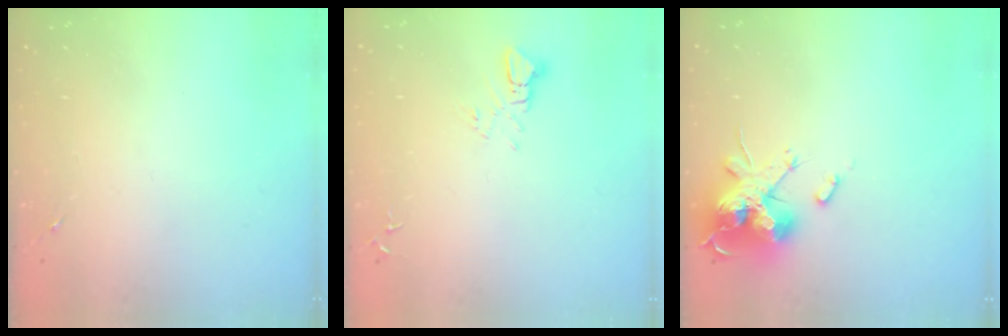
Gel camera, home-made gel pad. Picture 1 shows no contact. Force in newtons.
{"total": 3.3, "press": 3.3, "slide": 0.2}
{"total": 18.5, "press": 18.5, "slide": 0.1}